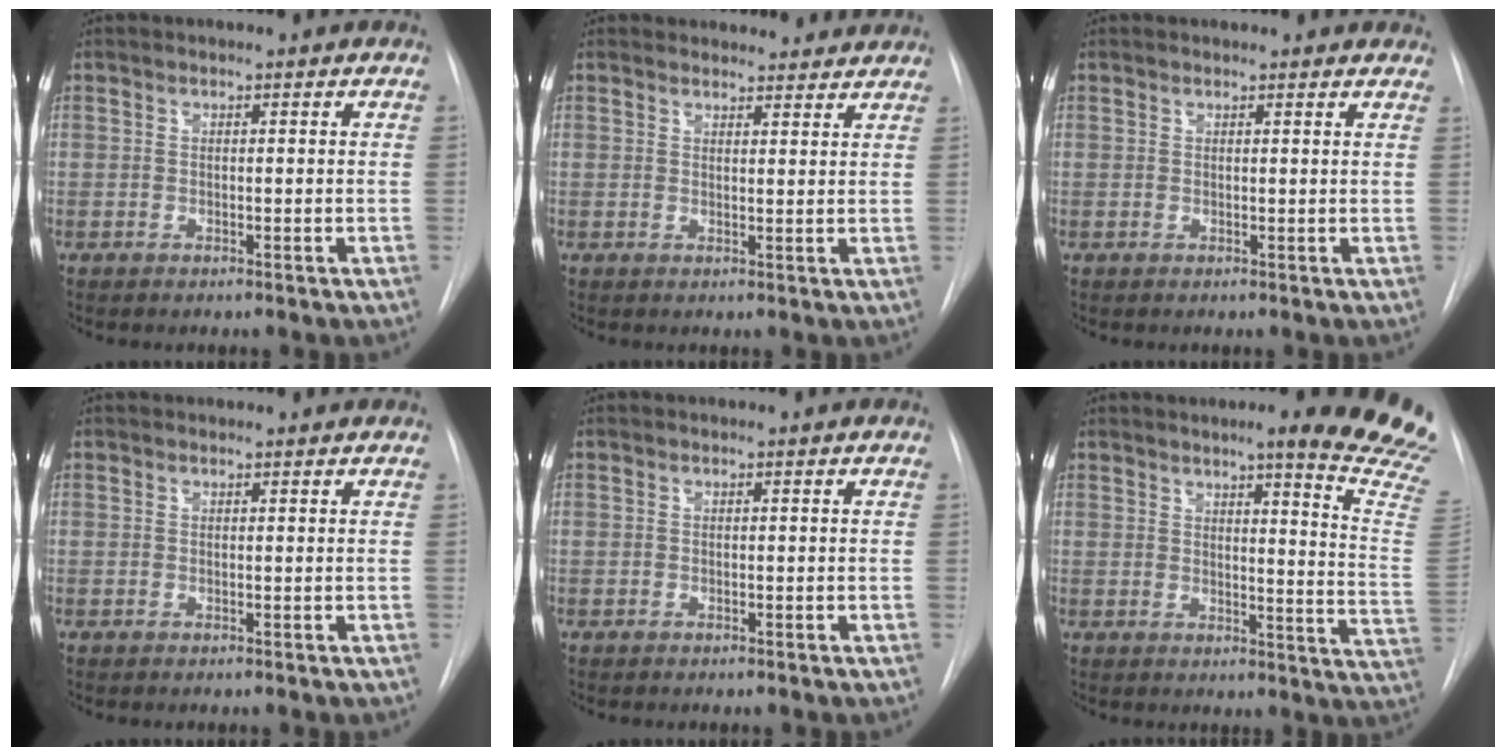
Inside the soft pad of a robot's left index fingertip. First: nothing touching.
{"total": 6.8, "force": [6.4, 2.3, 0.4], "torque": [0.019, 0.011, 0.057]}
{"total": 5.0, "force": [4.6, 1.5, 1.3], "torque": [-0.007, 0.009, 0.037]}
{"total": 1.1, "force": [1.1, 0.3, 0.1], "torque": [-0.006, 0.016, 0.014]}
{"total": 0.0}
{"total": 16.4, "force": [13.5, -0.4, 9.2], "torque": [-0.098, -0.109, 0.136]}